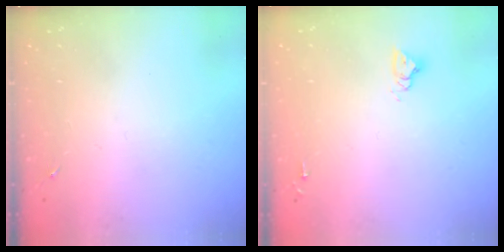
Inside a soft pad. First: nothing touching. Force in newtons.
{"total": 4.8, "press": 4.8, "slide": 0.3}